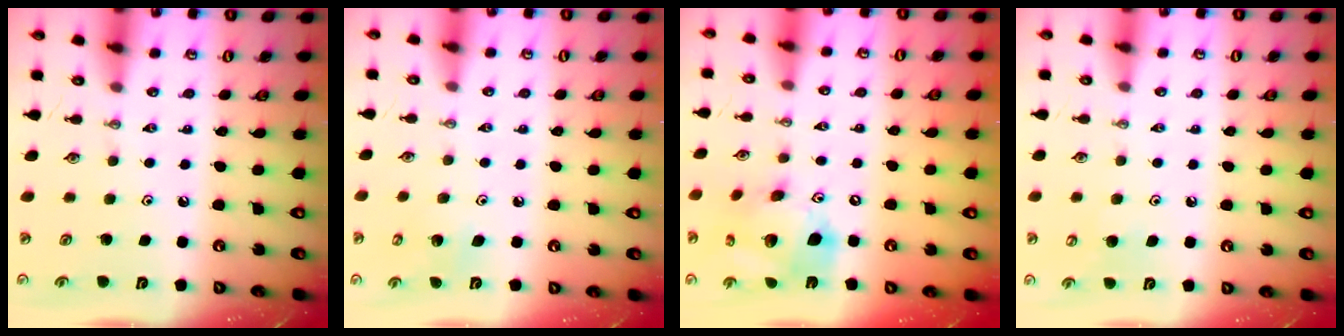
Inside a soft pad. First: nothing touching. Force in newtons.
{"total": 5.2, "press": 5.2, "slide": 0.3}
{"total": 16.6, "press": 16.4, "slide": 2.7}
{"total": 5.0, "press": 4.9, "slide": 0.3}